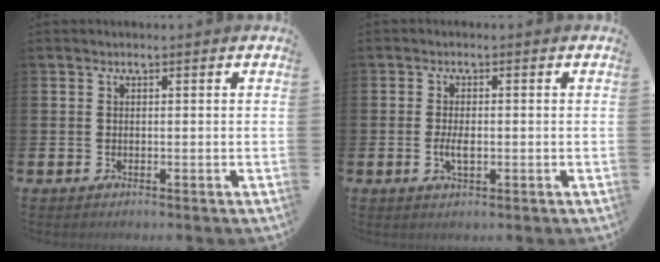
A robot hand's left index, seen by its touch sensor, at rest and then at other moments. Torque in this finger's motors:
{"motor_torque": [0.61, 0.00, 0.09, 0.10]}